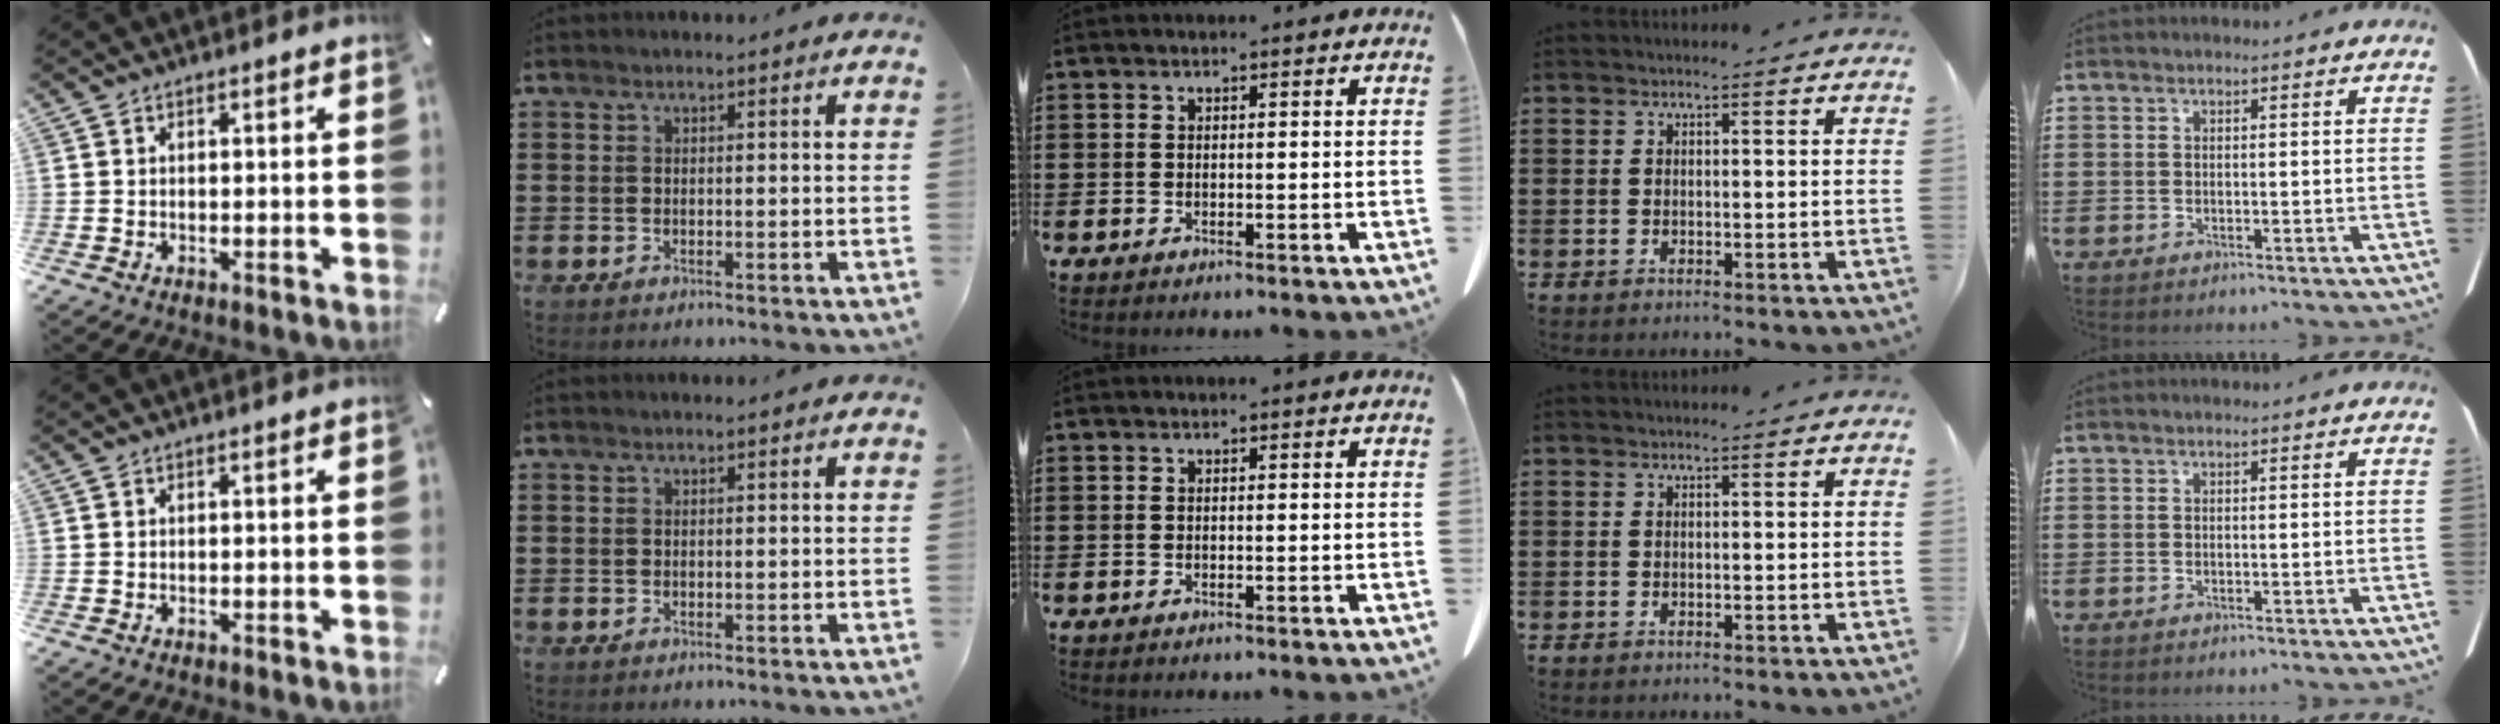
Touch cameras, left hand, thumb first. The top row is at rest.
{}